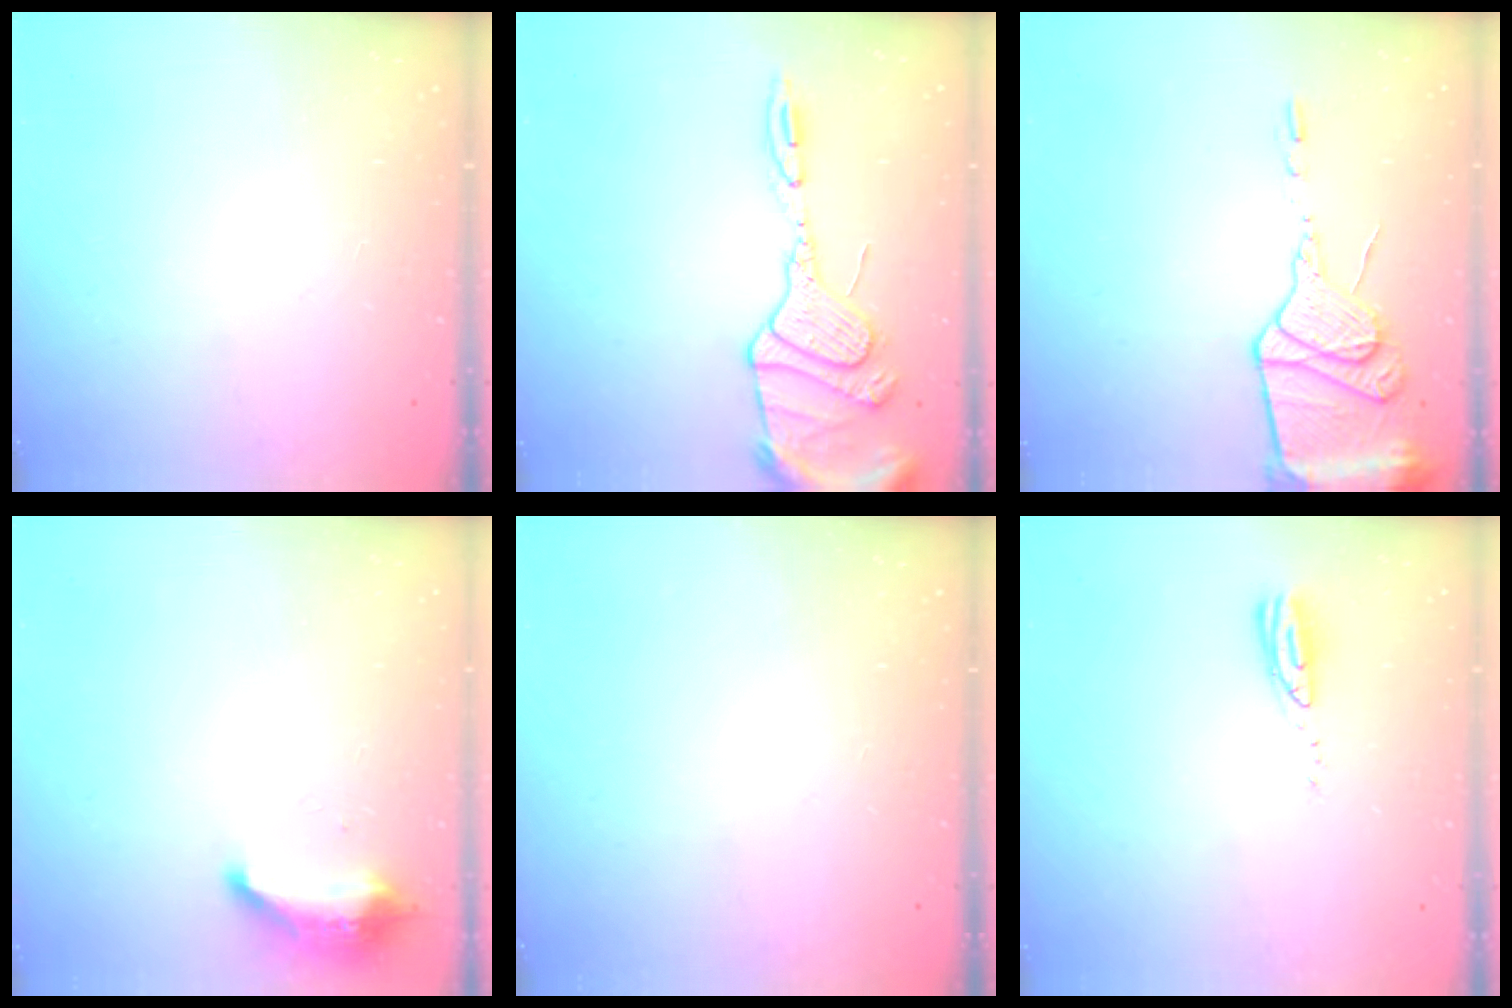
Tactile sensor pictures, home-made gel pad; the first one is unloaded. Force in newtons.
{"total": 14.4, "press": 14.4, "slide": 1.5}
{"total": 13.7, "press": 13.7, "slide": 1.2}
{"total": 10.1, "press": 9.0, "slide": 4.6}
{"total": 0.0}
{"total": 6.5, "press": 6.5, "slide": 0.5}